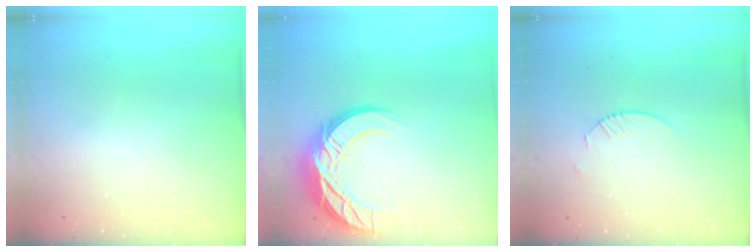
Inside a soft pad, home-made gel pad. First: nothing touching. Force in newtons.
{"total": 15.9, "press": 15.9, "slide": 1.2}
{"total": 1.8, "press": 1.8, "slide": 0.2}